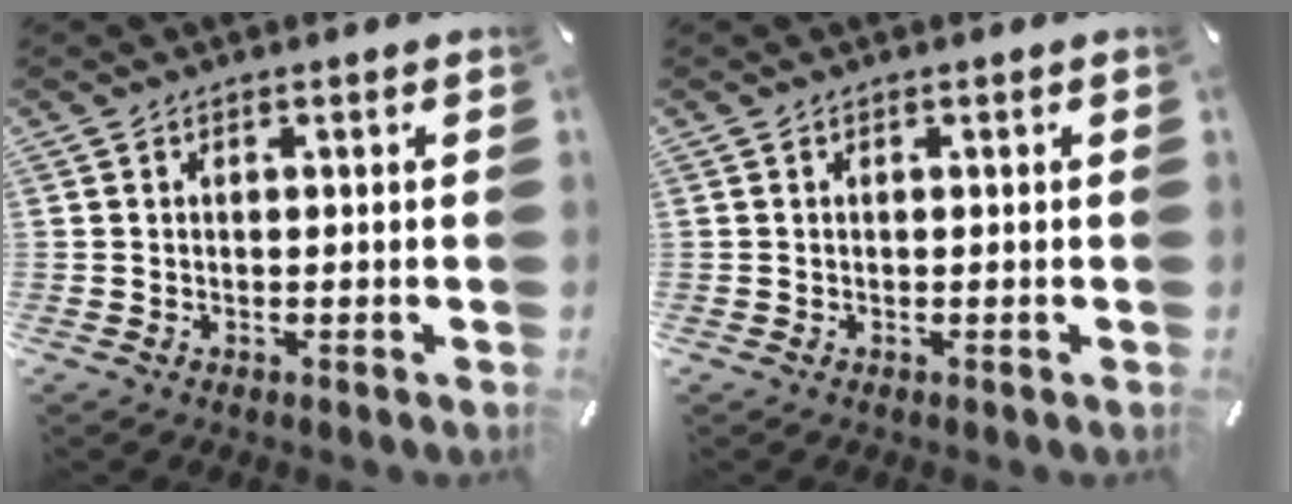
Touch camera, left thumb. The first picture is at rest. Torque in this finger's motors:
{"motor_torque": [-0.19, -0.22, -0.04, 0.09, 0.00]}